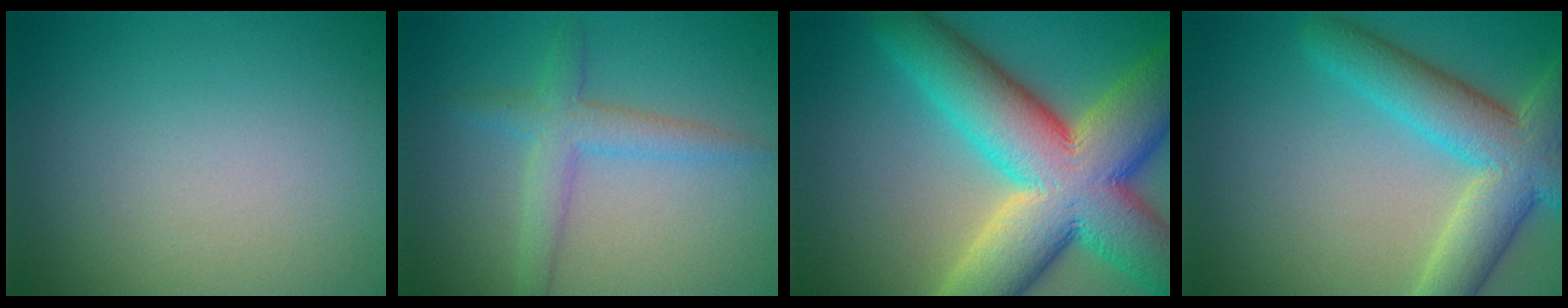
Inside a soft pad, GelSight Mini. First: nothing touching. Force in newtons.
{"total": 2.9, "press": 2.9, "slide": 0.1}
{"total": 15.1, "press": 15.1, "slide": 1.0}
{"total": 7.5, "press": 7.4, "slide": 0.7}